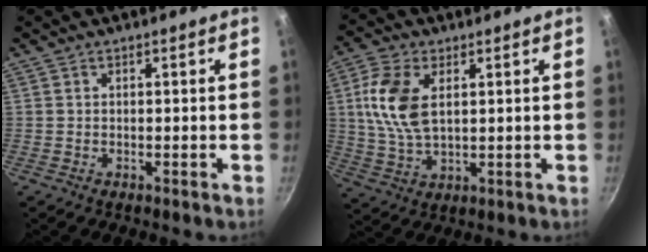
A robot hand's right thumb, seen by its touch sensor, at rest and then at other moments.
{"total": 11.1, "force": [2.6, 6.2, 8.9], "torque": [-0.178, -0.004, 0.053]}